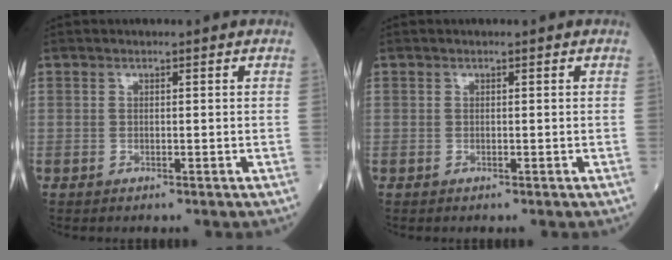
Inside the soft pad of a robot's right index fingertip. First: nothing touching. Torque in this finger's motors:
{"motor_torque": [0.00, 0.00, 0.00, 0.00]}